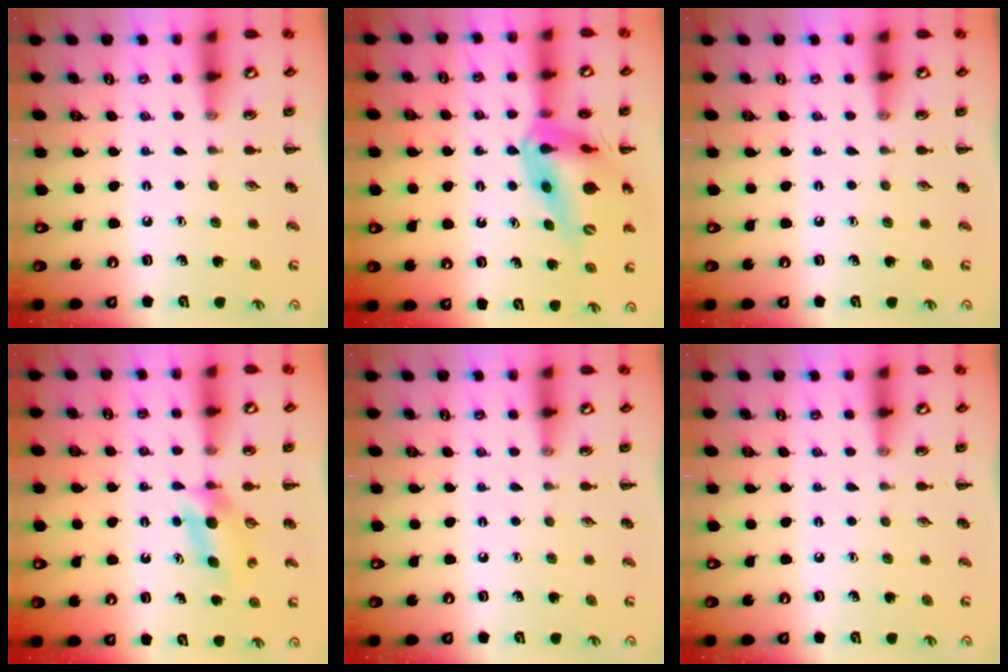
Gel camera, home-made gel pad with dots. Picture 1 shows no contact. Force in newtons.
{"total": 17.9, "press": 17.2, "slide": 4.7}
{"total": 0.0}
{"total": 4.4, "press": 4.2, "slide": 1.2}
{"total": 0.0}
{"total": 0.0}